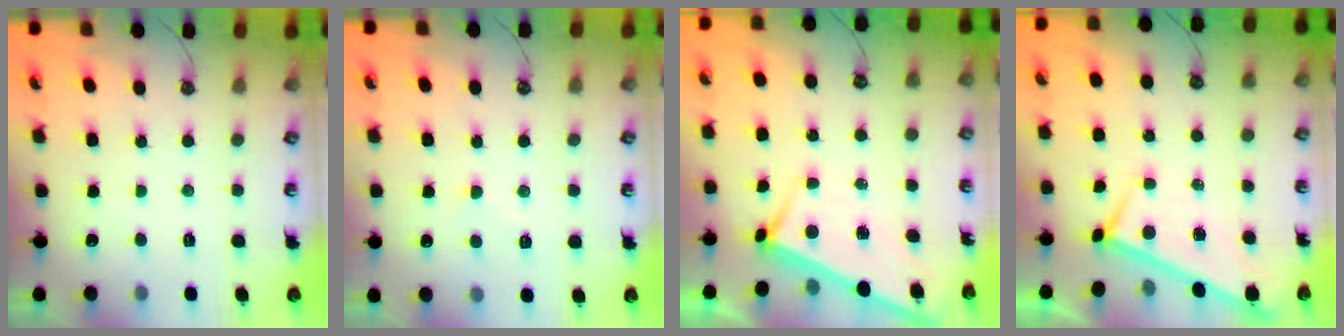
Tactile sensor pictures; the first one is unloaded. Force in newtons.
{"total": 2.6, "press": 2.5, "slide": 0.6}
{"total": 3.0, "press": 3.0, "slide": 0.0}
{"total": 0.0}